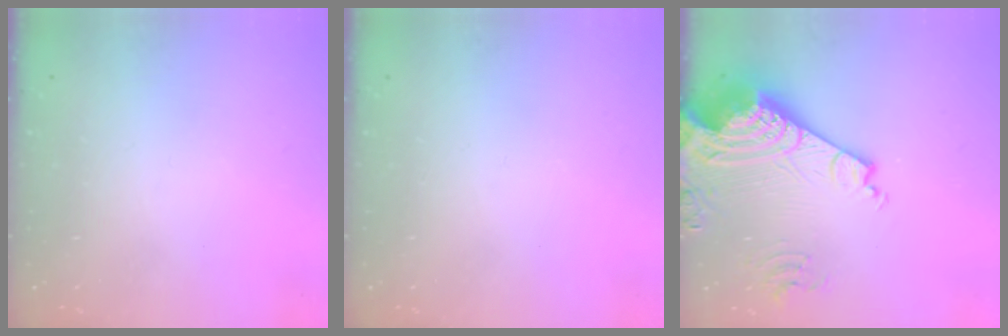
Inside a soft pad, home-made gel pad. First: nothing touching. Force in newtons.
{"total": 0.0}
{"total": 18.4, "press": 18.3, "slide": 2.3}